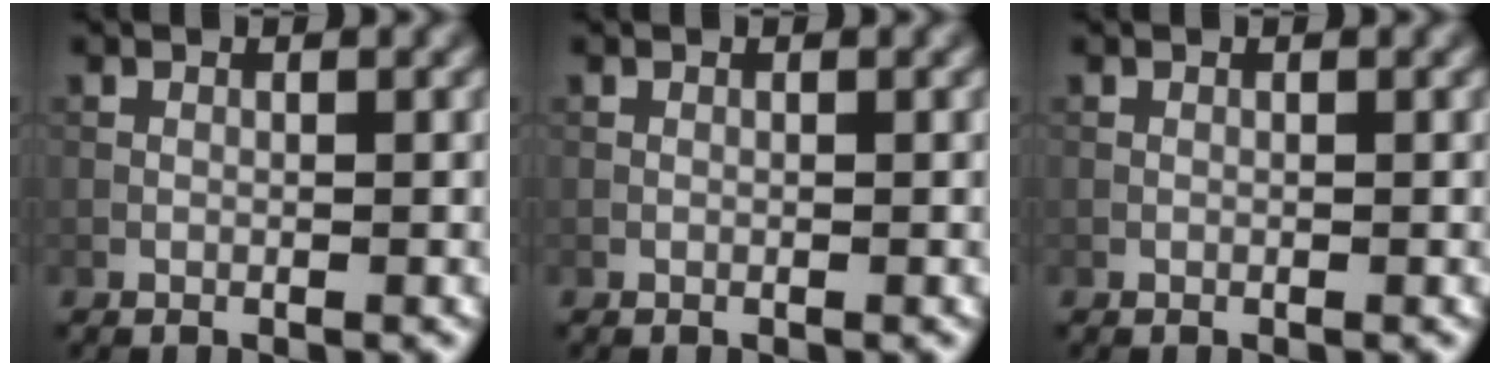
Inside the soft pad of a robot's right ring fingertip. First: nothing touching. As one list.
[{"total": 0.0}, {"total": 0.0}]